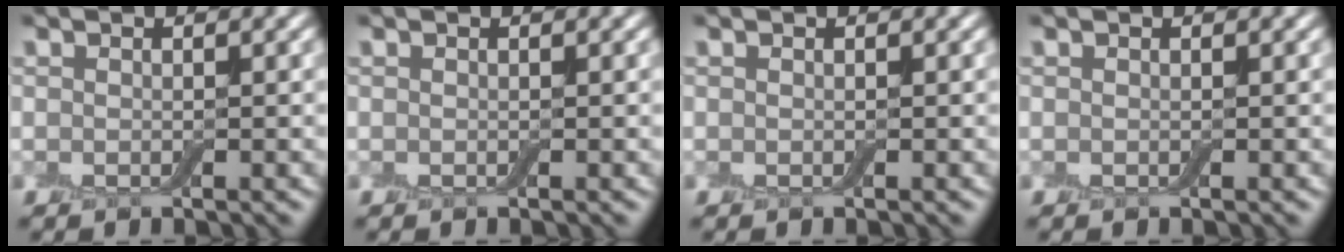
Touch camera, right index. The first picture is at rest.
{"total": 0.0}
{"total": 0.0}
{"total": 0.0}